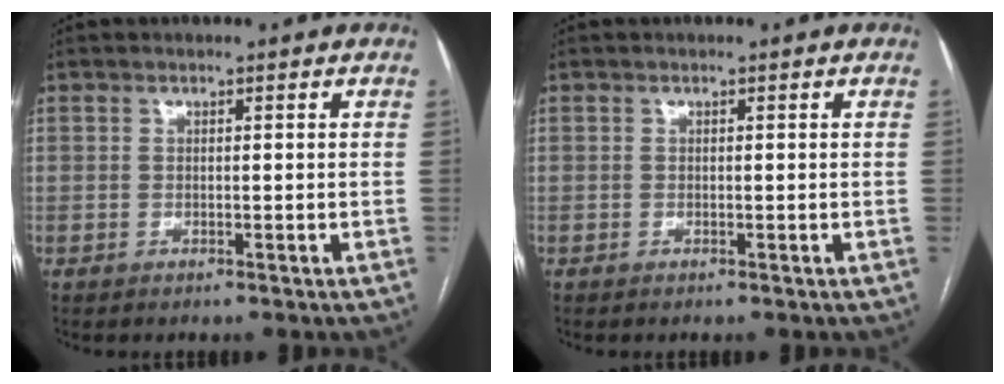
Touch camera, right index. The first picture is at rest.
{"total": 0.0}